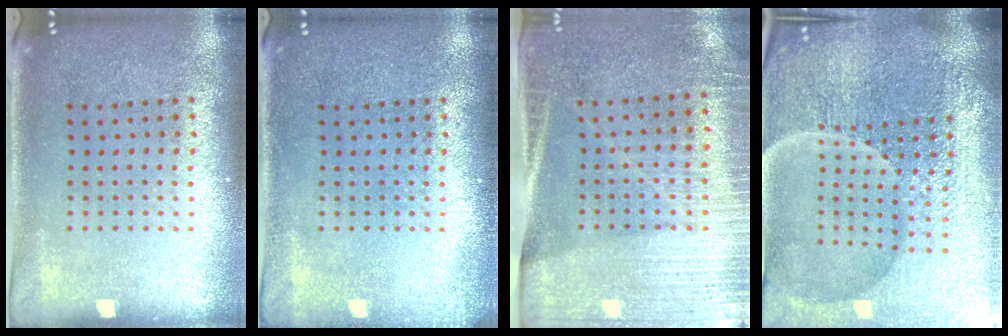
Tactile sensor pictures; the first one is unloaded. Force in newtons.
{"total": 1.0, "press": 1.0, "slide": 0.3}
{"total": 3.1, "press": 2.8, "slide": 1.3}
{"total": 5.9, "press": 5.4, "slide": 2.4}